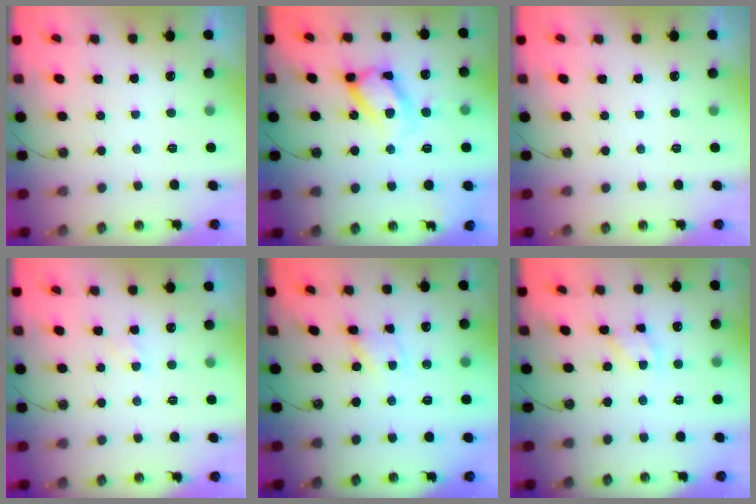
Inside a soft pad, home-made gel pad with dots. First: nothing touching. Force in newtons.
{"total": 16.7, "press": 16.6, "slide": 1.6}
{"total": 0.0}
{"total": 2.9, "press": 2.8, "slide": 0.4}
{"total": 1.7, "press": 1.7, "slide": 0.1}
{"total": 4.5, "press": 4.5, "slide": 0.3}